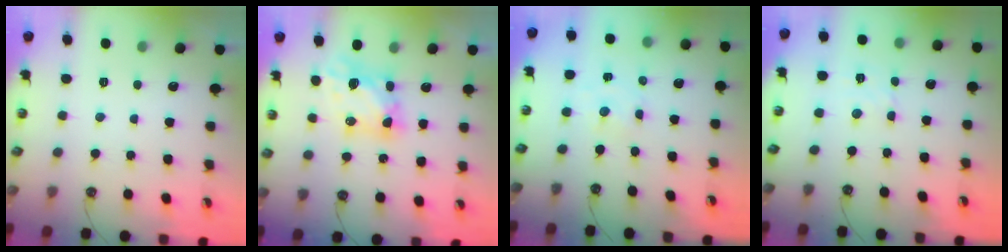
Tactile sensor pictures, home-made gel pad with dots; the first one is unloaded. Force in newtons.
{"total": 6.3, "press": 6.3, "slide": 0.1}
{"total": 2.3, "press": 2.3, "slide": 0.4}
{"total": 2.8, "press": 2.7, "slide": 0.5}